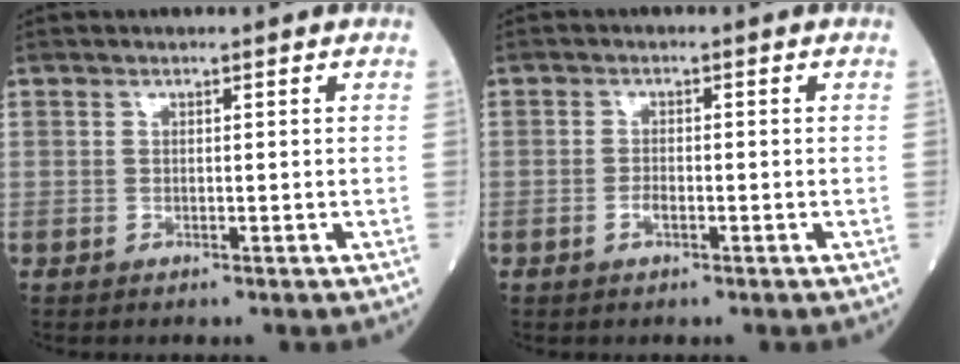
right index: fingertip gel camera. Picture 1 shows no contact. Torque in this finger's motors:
{"motor_torque": [-0.15, 0.05, -0.04, 0.00]}